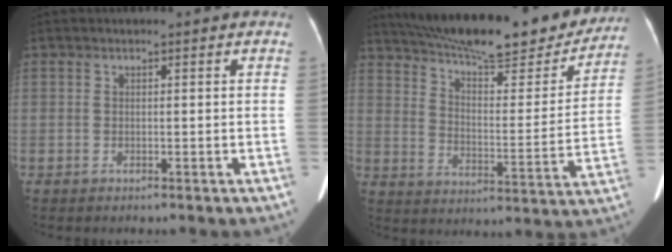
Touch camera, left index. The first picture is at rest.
{"total": 25.6, "force": [22.0, 5.2, 12.0], "torque": [-0.194, -0.017, 0.302]}